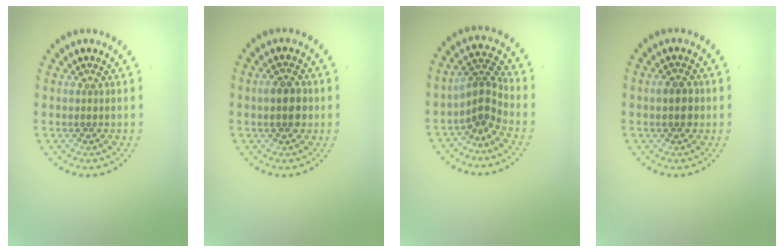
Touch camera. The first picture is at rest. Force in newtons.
{"total": 2.6, "press": 2.6, "slide": 0.2}
{"total": 2.7, "press": 1.9, "slide": 1.9}
{"total": 2.0, "press": 2.0, "slide": 0.2}